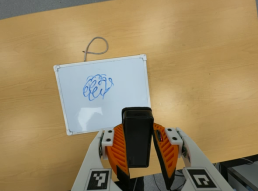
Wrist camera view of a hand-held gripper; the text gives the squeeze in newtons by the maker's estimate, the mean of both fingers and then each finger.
{"total": 8.1, "left": 6.6, "right": 9.6}